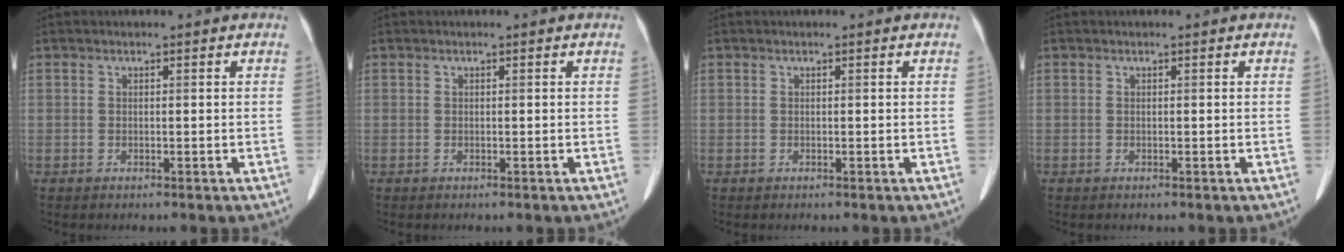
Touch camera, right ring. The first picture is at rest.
{"total": 0.0}
{"total": 0.0}
{"total": 0.0}